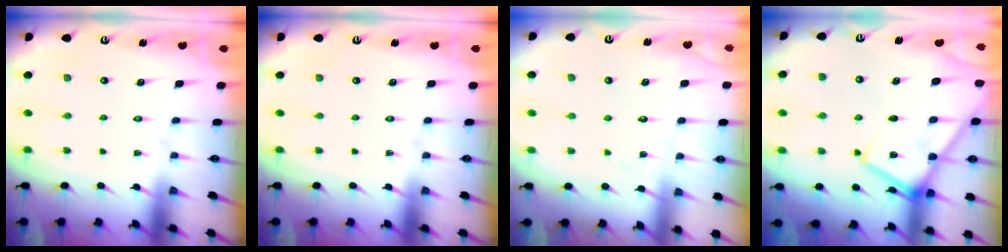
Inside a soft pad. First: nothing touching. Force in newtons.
{"total": 0.0}
{"total": 4.9, "press": 4.8, "slide": 0.4}
{"total": 15.5, "press": 15.4, "slide": 1.2}